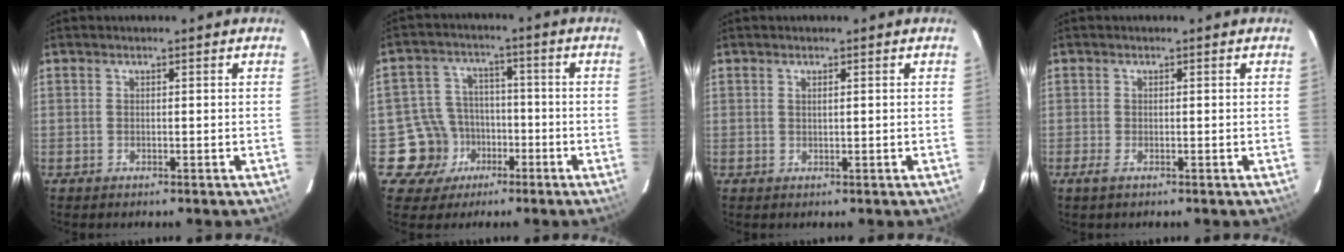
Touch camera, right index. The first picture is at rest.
{"total": 9.2, "force": [-4.1, 8.2, 0.7], "torque": [-0.037, 0.028, -0.056]}
{"total": 0.6, "force": [0.3, 0.0, 0.6], "torque": [-0.010, 0.003, 0.006]}
{"total": 1.4, "force": [-0.6, 0.2, 1.2], "torque": [-0.026, -0.004, -0.011]}